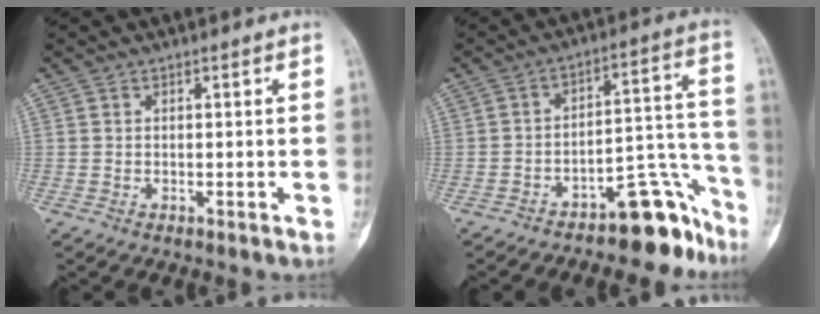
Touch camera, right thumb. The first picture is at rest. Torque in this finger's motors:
{"motor_torque": [0.89, -0.65, 0.56, -0.89, 0.16]}